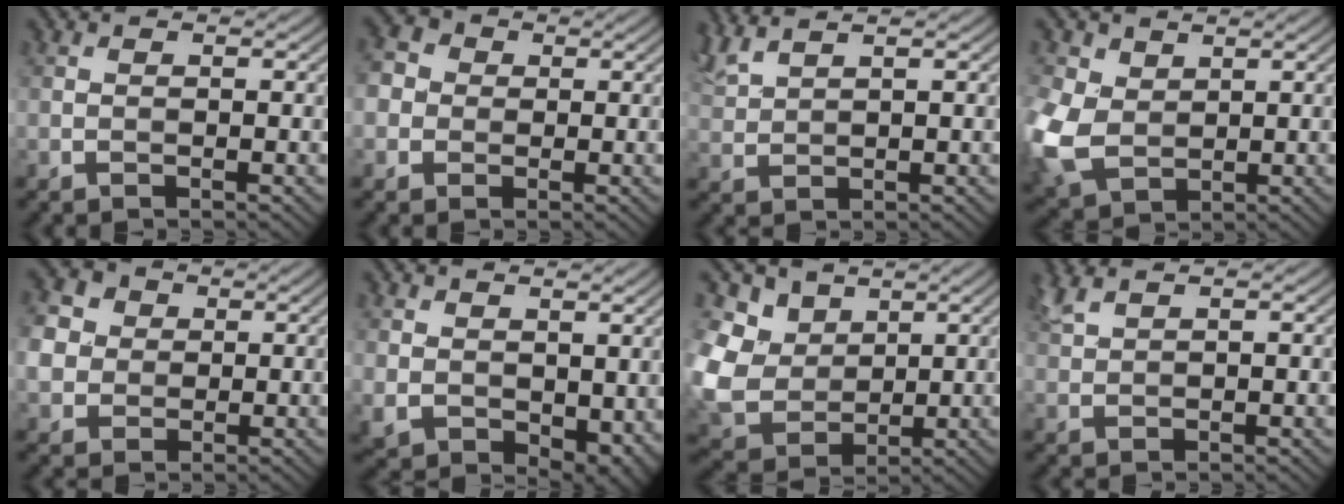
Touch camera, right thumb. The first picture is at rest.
{"total": 3.8, "force": [0.1, 3.6, 1.4], "torque": [-0.044, 0.006, -0.007]}
{"total": 3.9, "force": [3.3, 0.6, 2.1], "torque": [-0.059, 0.017, 0.074]}
{"total": 8.6, "force": [1.4, 6.5, 5.4], "torque": [-0.182, -0.003, 0.029]}
{"total": 5.8, "force": [1.0, 5.1, 2.5], "torque": [-0.090, 0.008, 0.015]}
{"total": 7.2, "force": [1.9, 5.1, 4.7], "torque": [-0.121, -0.029, 0.060]}
{"total": 10.2, "force": [3.3, 8.0, 5.4], "torque": [-0.176, 0.000, 0.063]}
{"total": 2.9, "force": [2.4, 0.4, 1.6], "torque": [-0.047, 0.012, 0.057]}